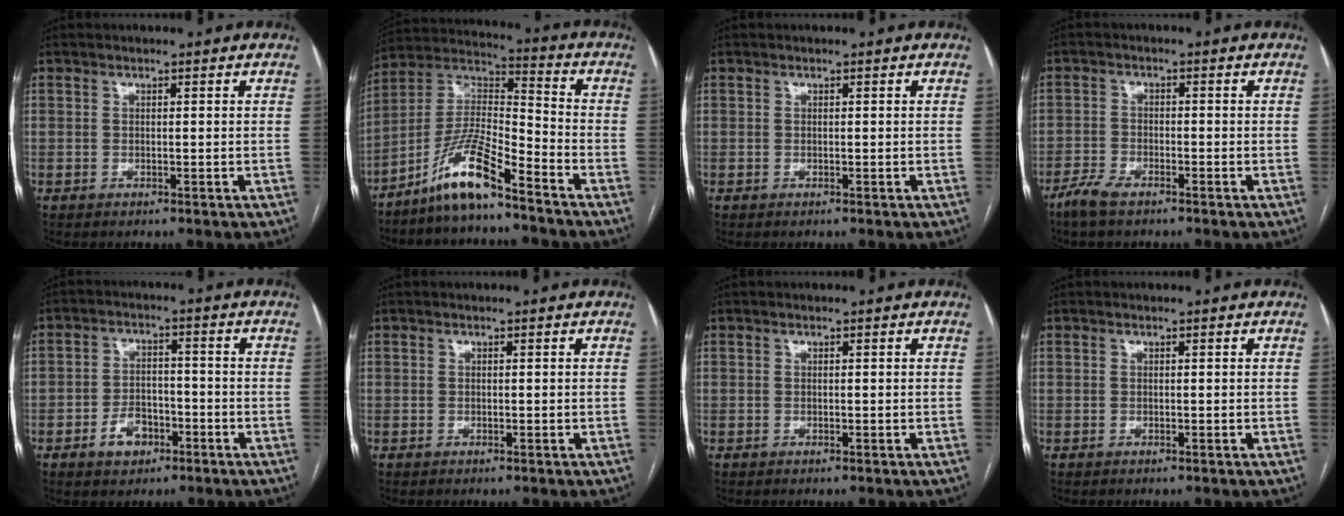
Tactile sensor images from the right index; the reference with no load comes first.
{"total": 11.5, "force": [-8.2, 1.1, 8.0], "torque": [-0.169, 0.006, -0.159]}
{"total": 0.0}
{"total": 4.0, "force": [-3.2, 1.0, 2.3], "torque": [-0.055, -0.005, -0.062]}
{"total": 5.3, "force": [-2.7, 3.6, 2.8], "torque": [-0.051, 0.013, -0.039]}
{"total": 0.0}
{"total": 0.0}
{"total": 0.0}